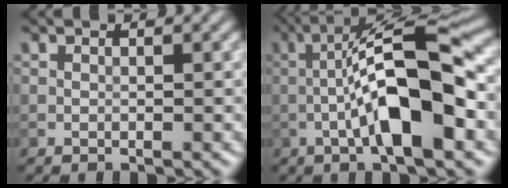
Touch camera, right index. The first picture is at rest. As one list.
[{"total": 10.6, "force": [-2.1, 2.6, 10.0], "torque": [-0.164, 0.025, -0.043]}]